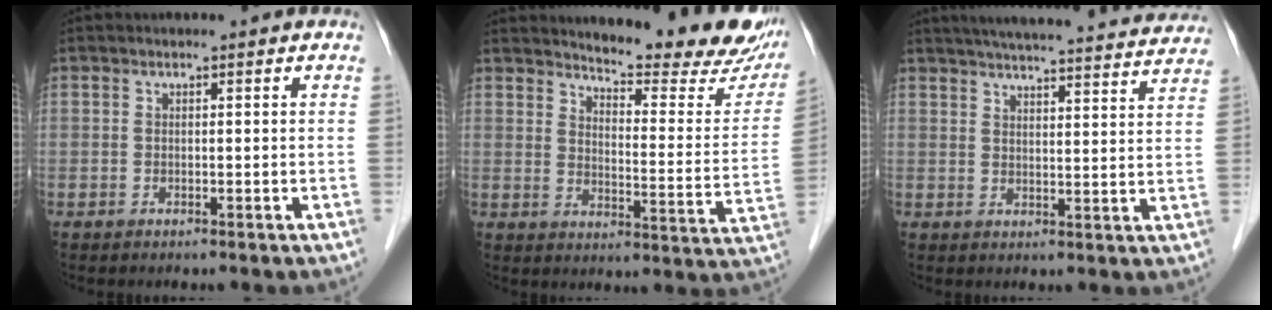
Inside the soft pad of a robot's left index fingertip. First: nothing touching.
{"total": 19.0, "force": [17.2, 2.8, 7.5], "torque": [-0.092, -0.076, 0.203]}
{"total": 25.6, "force": [23.8, 2.4, 9.3], "torque": [-0.144, -0.016, 0.294]}